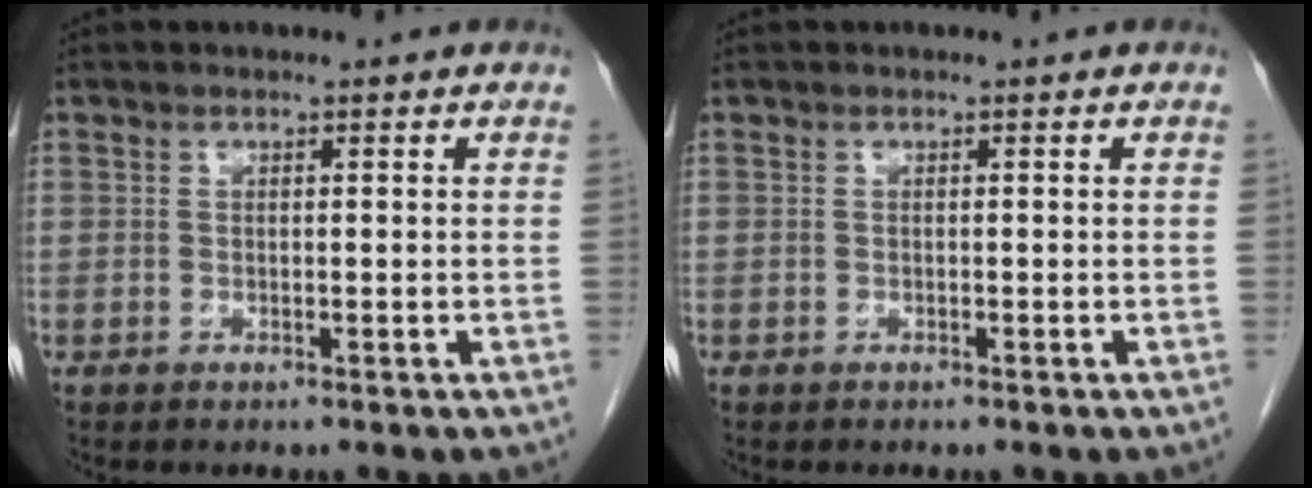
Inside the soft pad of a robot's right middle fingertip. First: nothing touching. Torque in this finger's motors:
{"motor_torque": [0.20, -0.07, 0.04, 0.01]}